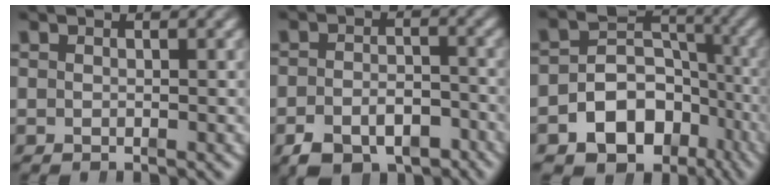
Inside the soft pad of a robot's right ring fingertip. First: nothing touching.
{"total": 5.7, "force": [-4.3, 3.1, 2.2], "torque": [-0.013, -0.017, -0.067]}
{"total": 16.0, "force": [-7.1, 12.8, 6.5], "torque": [-0.123, -0.069, -0.102]}